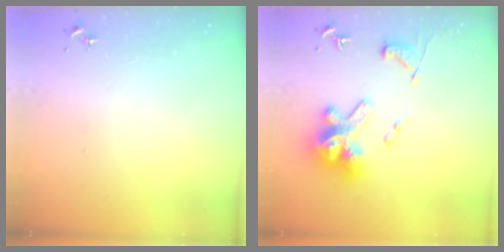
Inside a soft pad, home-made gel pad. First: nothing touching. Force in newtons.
{"total": 20.0, "press": 19.9, "slide": 1.9}